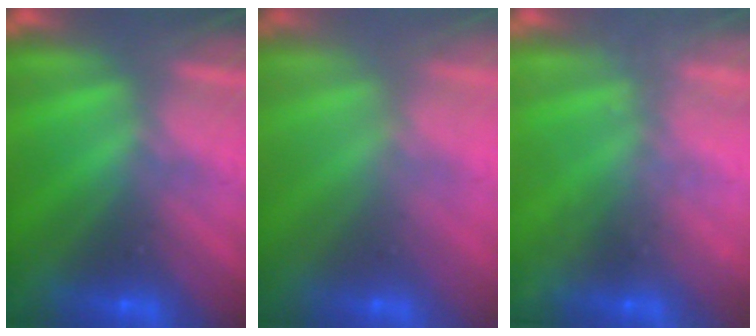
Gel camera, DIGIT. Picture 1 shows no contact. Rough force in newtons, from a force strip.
{"total": 2.8}
{"total": 2.2}